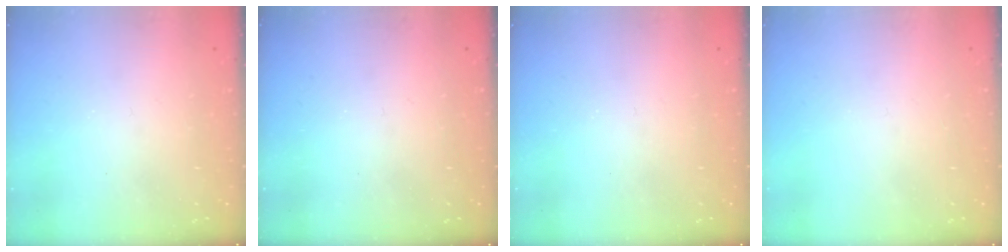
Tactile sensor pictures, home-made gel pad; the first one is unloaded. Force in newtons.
{"total": 0.0}
{"total": 0.0}
{"total": 0.0}